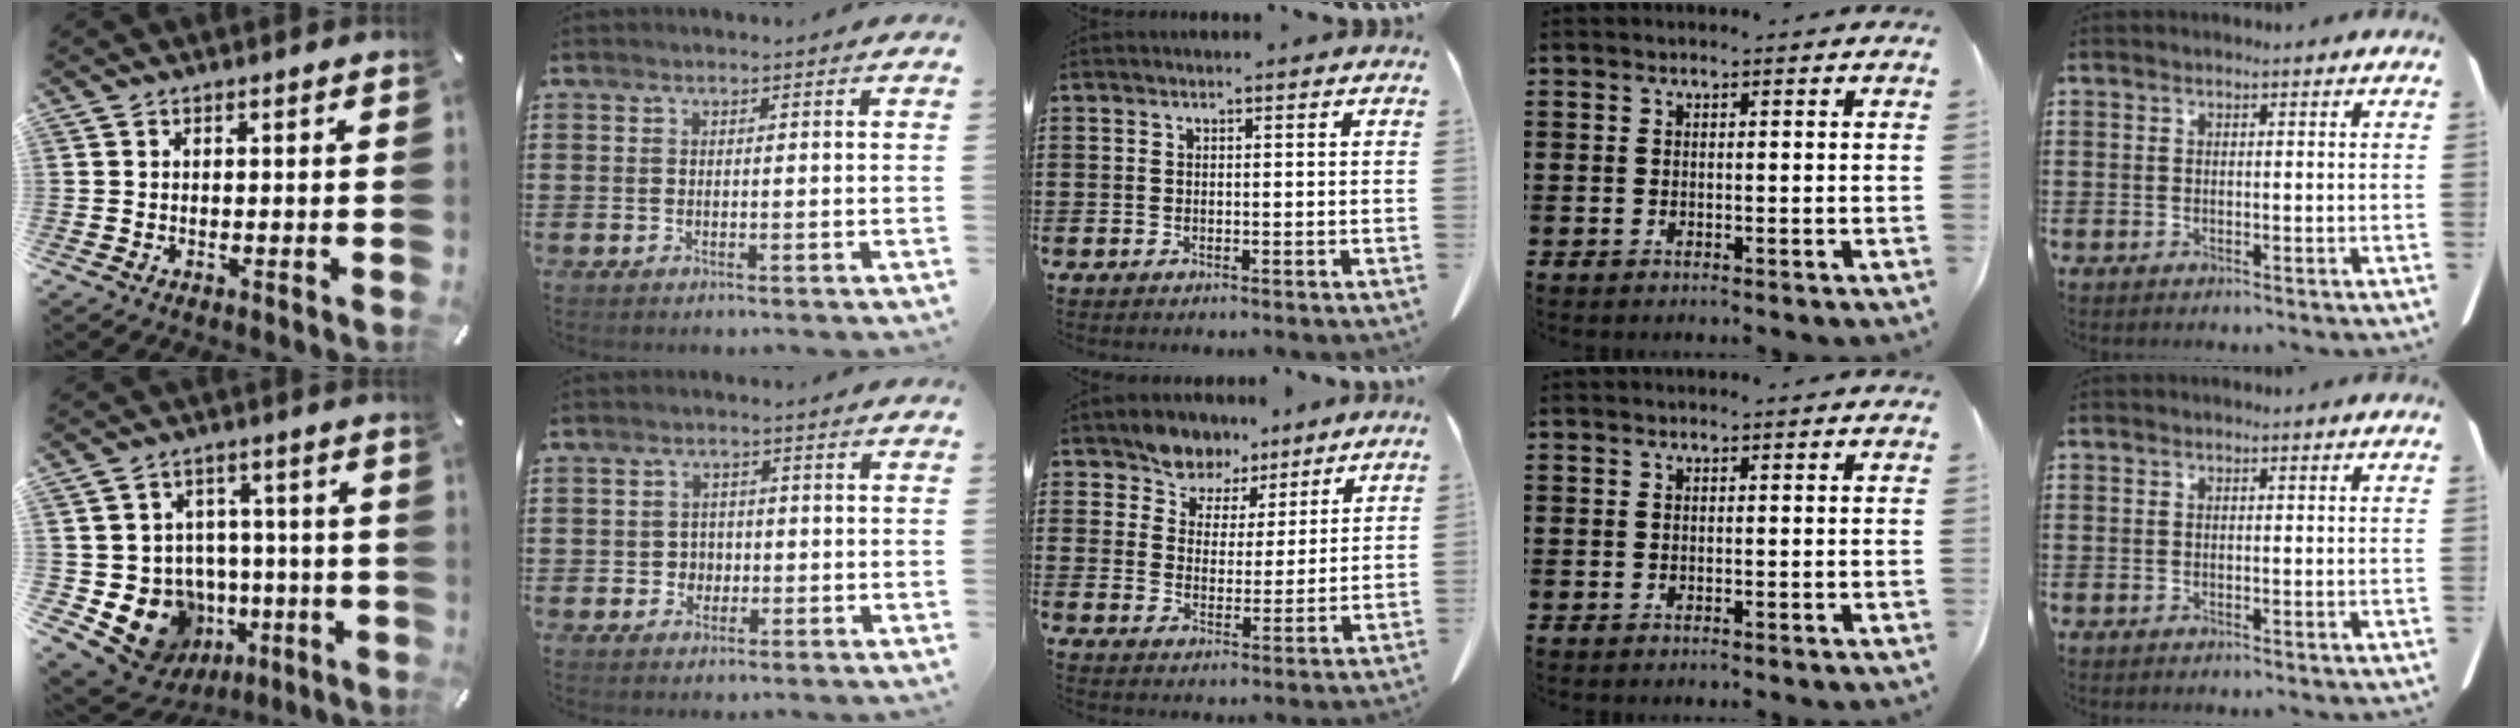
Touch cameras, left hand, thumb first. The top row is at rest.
{"thumb": {"total": 12.7, "force": [-4.0, 11.4, 4.0], "torque": [-0.056, 0.006, -0.045]}, "index": {"total": 2.3, "force": [-0.4, 2.2, 0.7], "torque": [-0.022, 0.004, -0.012]}, "middle": {"total": 6.5, "force": [5.8, 3.1, -0.1], "torque": [-0.037, -0.031, 0.108]}}